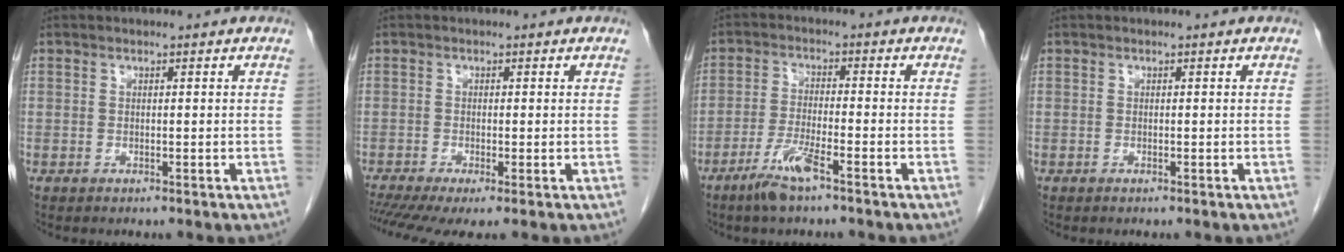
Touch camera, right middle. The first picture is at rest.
{"total": 5.6, "force": [-3.6, 1.0, 4.2], "torque": [-0.071, -0.013, -0.067]}
{"total": 5.6, "force": [-3.7, 0.3, 4.1], "torque": [-0.089, -0.008, -0.075]}
{"total": 0.0}